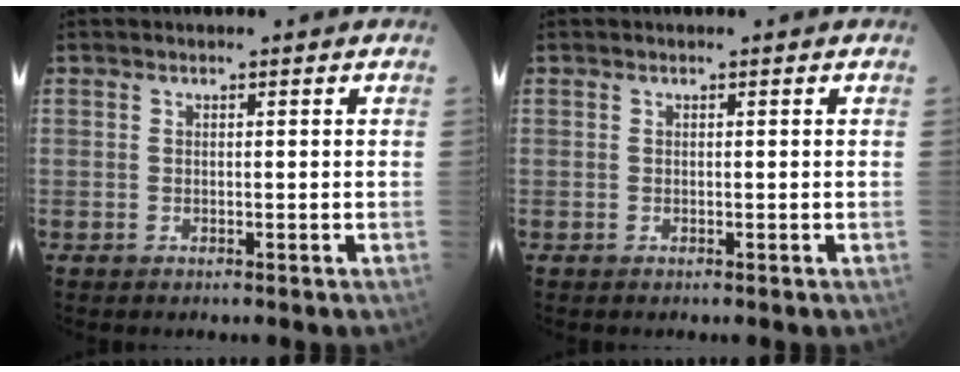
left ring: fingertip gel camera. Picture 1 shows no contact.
{"total": 0.0}